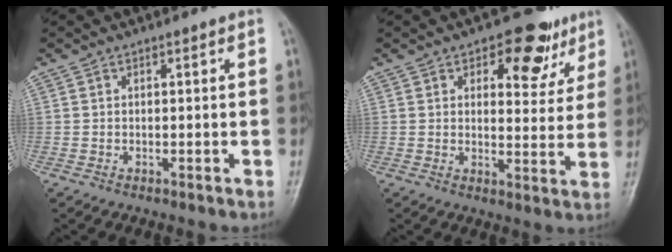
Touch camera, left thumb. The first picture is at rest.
{"total": 10.5, "force": [5.8, 5.9, 6.5], "torque": [-0.034, -0.024, 0.074]}